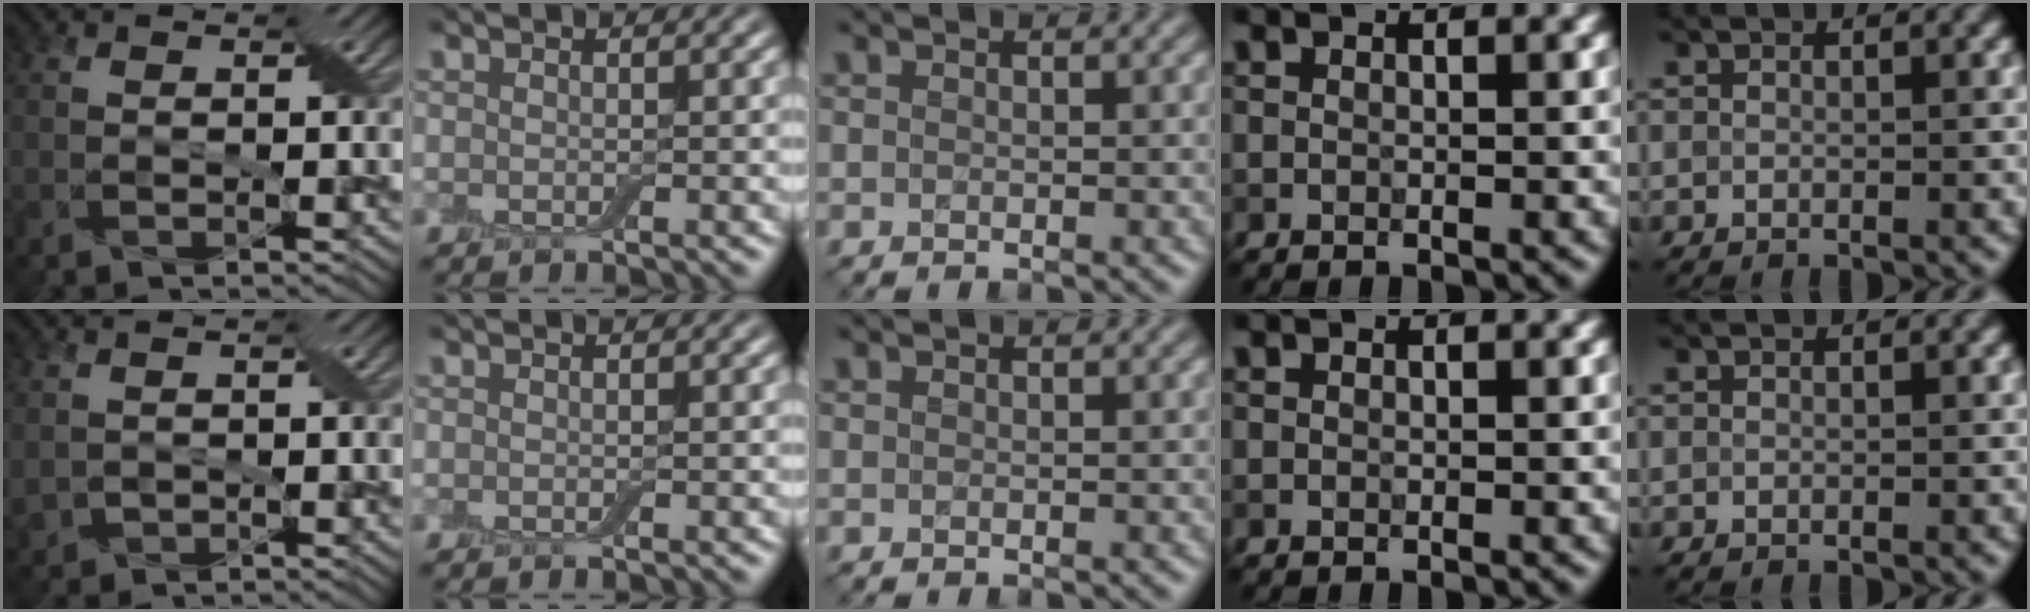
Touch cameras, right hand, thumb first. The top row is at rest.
{"thumb": {"total": 2.1, "force": [0.1, 1.9, 0.9], "torque": [-0.036, -0.006, 0.004]}}